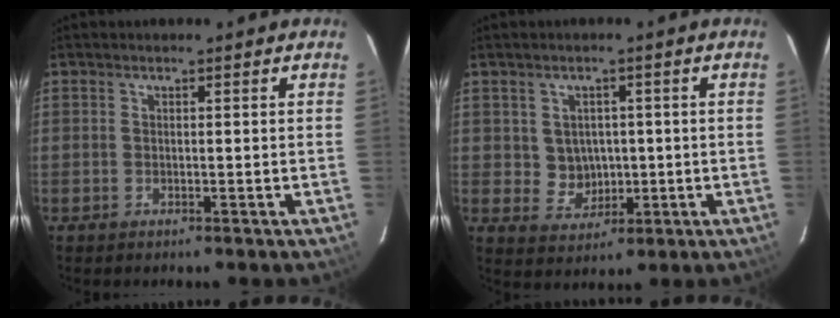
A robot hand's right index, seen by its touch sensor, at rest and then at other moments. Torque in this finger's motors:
{"motor_torque": [-0.02, 0.03, -0.01, -0.01]}